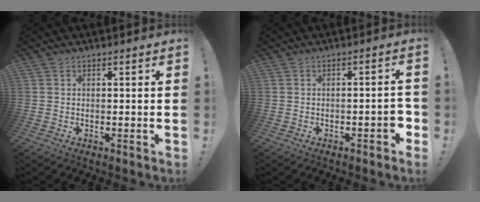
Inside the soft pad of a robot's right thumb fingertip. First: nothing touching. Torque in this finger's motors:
{"motor_torque": [0.77, 0.38, 0.15, -0.54, -0.01]}